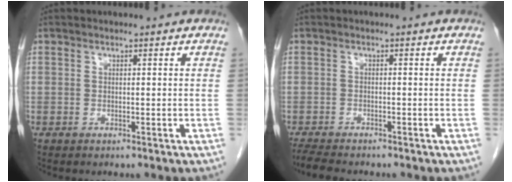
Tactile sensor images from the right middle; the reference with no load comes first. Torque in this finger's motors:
{"motor_torque": [0.20, -0.07, 0.01, 0.02]}